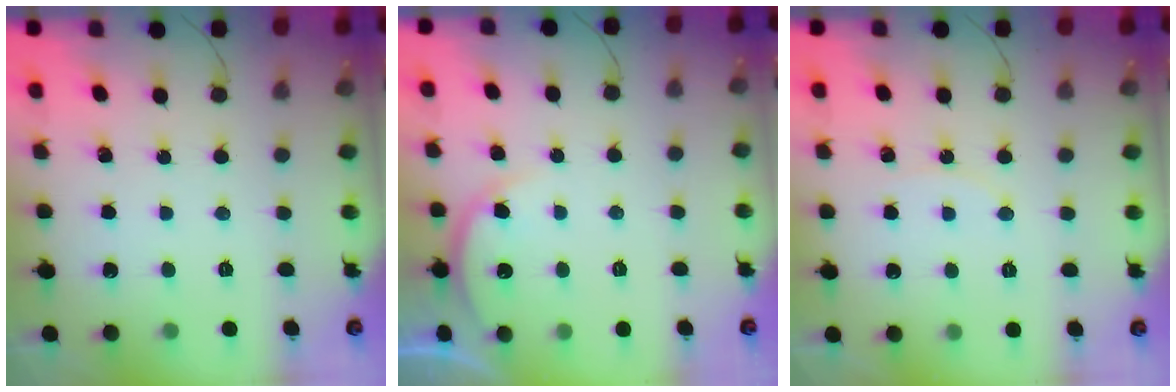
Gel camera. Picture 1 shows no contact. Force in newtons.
{"total": 7.7, "press": 7.7, "slide": 0.4}
{"total": 4.7, "press": 4.6, "slide": 0.6}